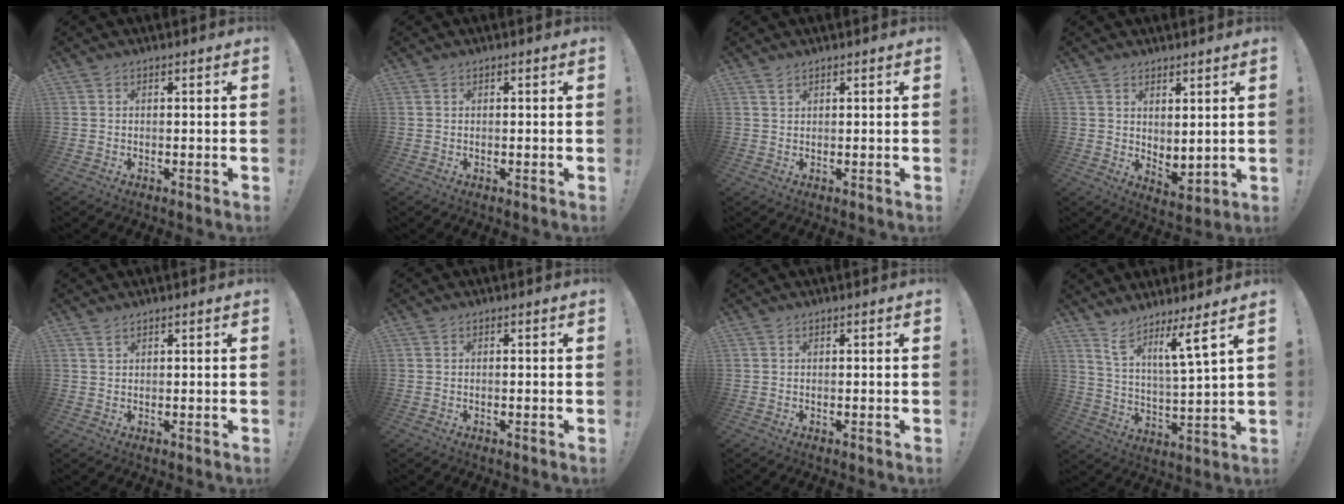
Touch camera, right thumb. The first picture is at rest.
{"total": 0.0}
{"total": 1.4, "force": [1.1, 0.5, 0.8], "torque": [-0.009, -0.002, 0.019]}
{"total": 4.3, "force": [3.0, 1.9, 2.3], "torque": [-0.022, -0.031, 0.058]}
{"total": 1.3, "force": [1.0, 0.4, 0.7], "torque": [-0.007, -0.003, 0.018]}
{"total": 0.0}
{"total": 0.0}
{"total": 10.1, "force": [7.4, -0.6, 6.8], "torque": [-0.121, -0.050, 0.113]}